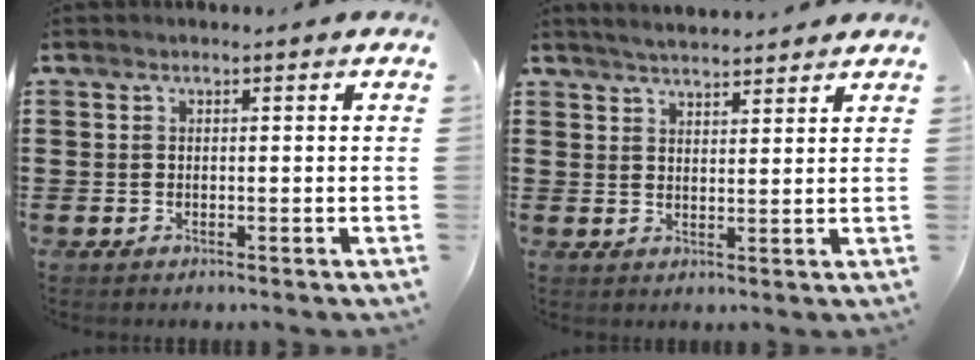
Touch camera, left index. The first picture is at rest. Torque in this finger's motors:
{"motor_torque": [-0.58, 0.70, -0.11, -0.06]}